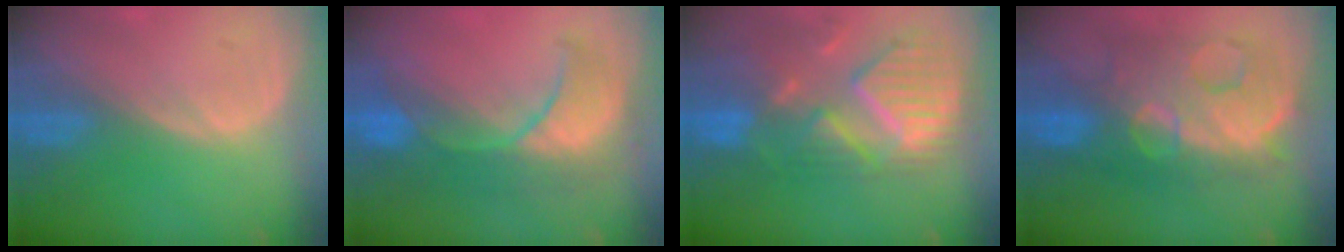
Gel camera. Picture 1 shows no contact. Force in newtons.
{"total": 9.7, "press": 8.9, "slide": 3.7}
{"total": 11.8, "press": 10.4, "slide": 5.5}
{"total": 11.9, "press": 11.8, "slide": 1.3}